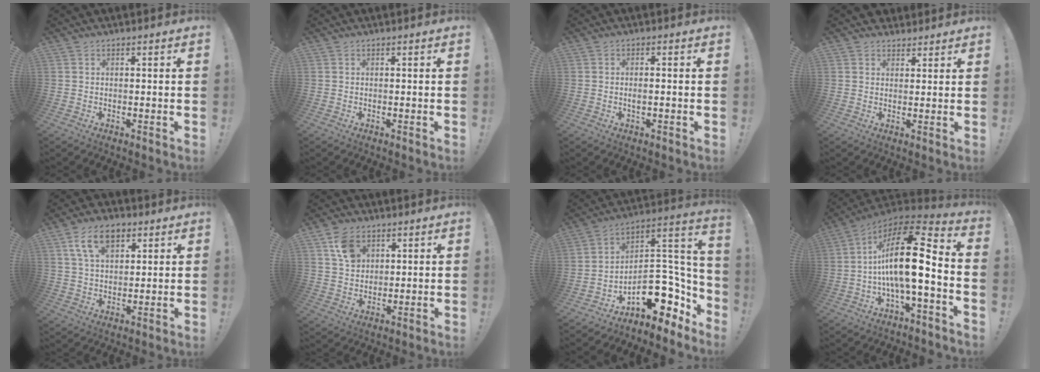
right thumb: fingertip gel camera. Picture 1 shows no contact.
{"total": 0.0}
{"total": 1.7, "force": [-0.8, 0.2, 1.5], "torque": [-0.023, 0.000, -0.017]}
{"total": 3.4, "force": [2.6, 2.1, 0.2], "torque": [0.010, -0.014, 0.045]}
{"total": 10.8, "force": [5.4, 6.1, 7.0], "torque": [-0.117, -0.001, 0.102]}
{"total": 8.1, "force": [3.9, 5.9, 4.0], "torque": [-0.058, -0.008, 0.075]}
{"total": 15.0, "force": [-5.3, 9.2, 10.5], "torque": [-0.111, 0.013, -0.076]}
{"total": 21.0, "force": [-0.9, 7.0, 19.8], "torque": [-0.348, 0.002, -0.021]}